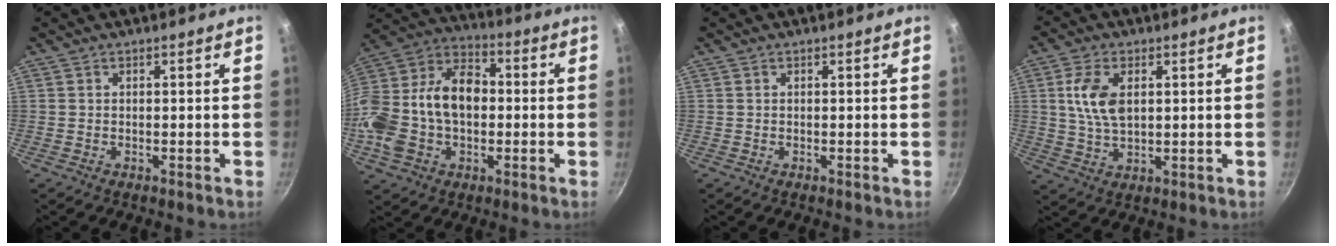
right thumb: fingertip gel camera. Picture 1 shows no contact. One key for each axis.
{"total": 21.7, "fx": -1.3, "fy": 15.1, "fz": 15.5, "tx": -0.285, "ty": 0.057, "tz": -0.031}
{"total": 0.0}
{"total": 8.3, "fx": 1.9, "fy": 4.7, "fz": 6.6, "tx": -0.122, "ty": -0.005, "tz": 0.037}